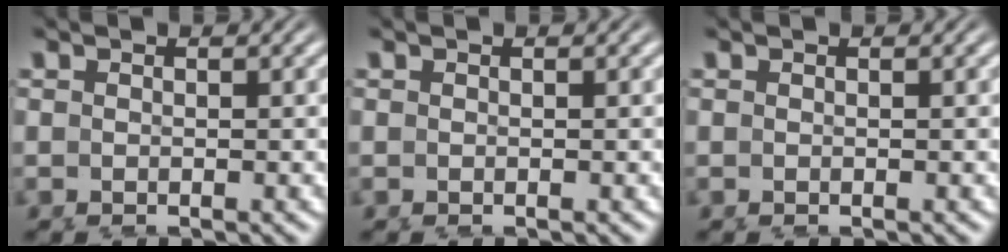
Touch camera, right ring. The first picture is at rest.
{"total": 0.0}
{"total": 0.0}